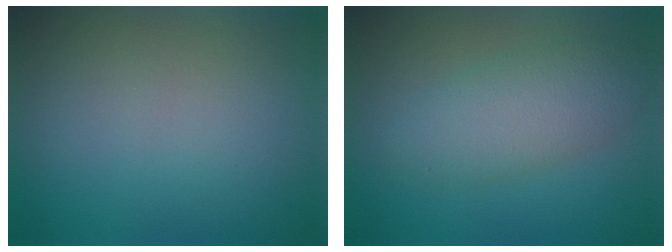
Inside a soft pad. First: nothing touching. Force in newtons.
{"total": 4.4, "press": 4.4, "slide": 0.1}